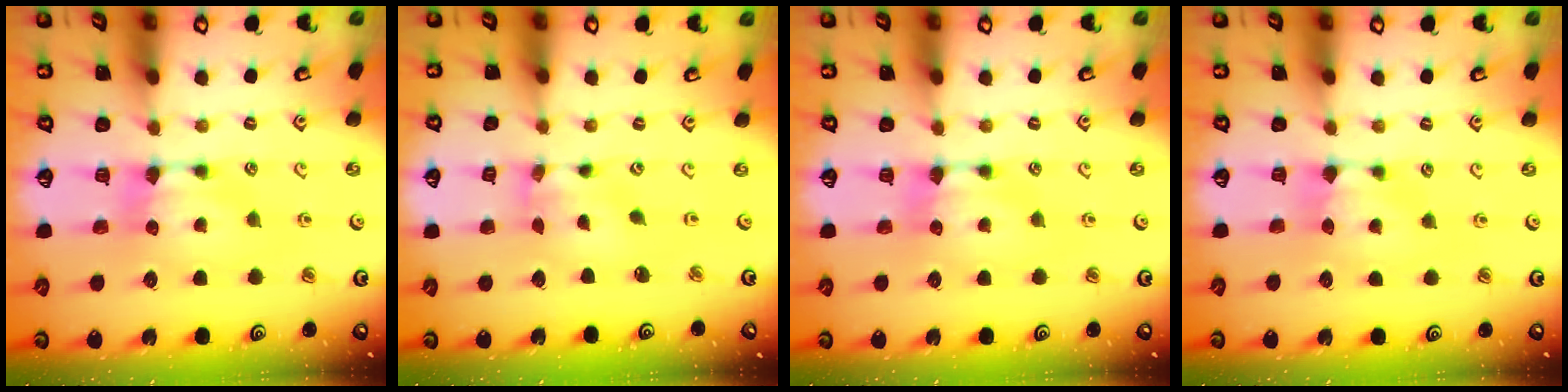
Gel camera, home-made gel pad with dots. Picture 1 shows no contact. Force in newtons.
{"total": 2.1, "press": 1.4, "slide": 1.5}
{"total": 0.0}
{"total": 0.9, "press": 0.7, "slide": 0.6}